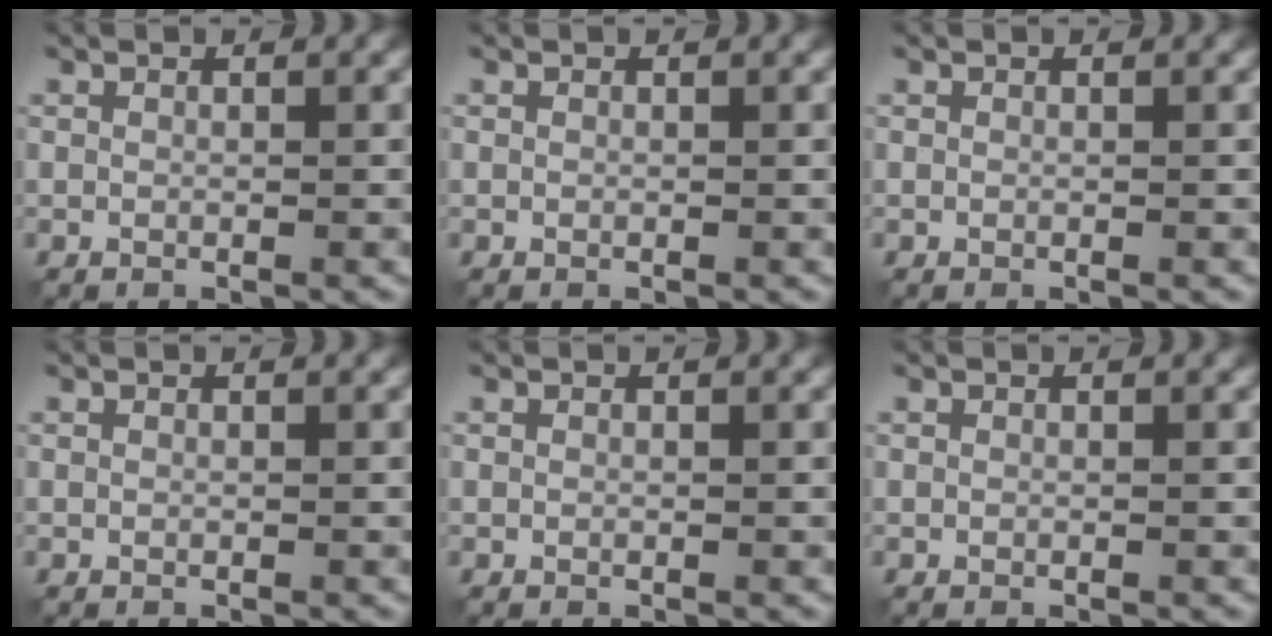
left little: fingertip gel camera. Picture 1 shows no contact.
{"total": 0.0}
{"total": 0.0}
{"total": 0.0}
{"total": 0.0}
{"total": 0.0}